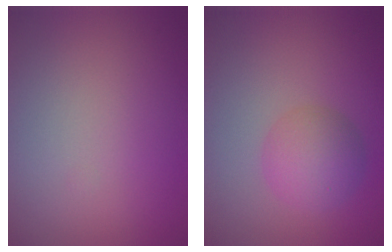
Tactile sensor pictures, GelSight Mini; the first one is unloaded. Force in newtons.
{"total": 3.7, "press": 3.7, "slide": 0.1}